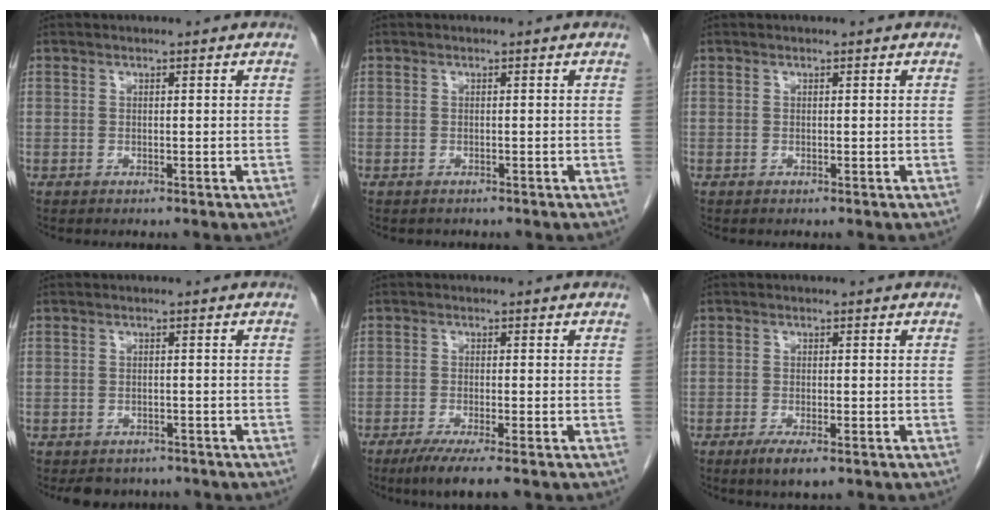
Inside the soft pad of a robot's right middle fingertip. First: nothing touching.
{"total": 0.6, "force": [-0.5, 0.3, 0.0], "torque": [-0.009, 0.001, -0.009]}
{"total": 0.0}
{"total": 4.3, "force": [-3.7, 2.3, 0.5], "torque": [0.001, 0.005, -0.047]}
{"total": 5.4, "force": [-3.8, 0.2, 3.9], "torque": [-0.064, -0.014, -0.063]}
{"total": 1.6, "force": [-1.0, 0.4, 1.2], "torque": [-0.023, -0.003, -0.016]}